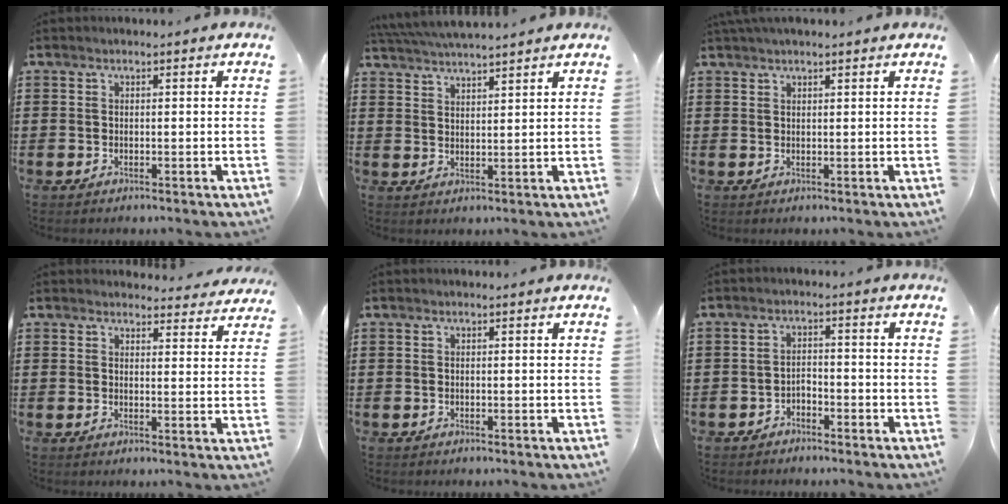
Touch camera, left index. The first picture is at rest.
{"total": 4.2, "force": [4.1, -0.2, 0.7], "torque": [-0.028, -0.016, 0.075]}
{"total": 1.3, "force": [1.2, 0.1, 0.6], "torque": [-0.012, 0.001, 0.021]}
{"total": 3.1, "force": [3.0, 0.6, 0.4], "torque": [-0.010, -0.014, 0.055]}
{"total": 0.0}
{"total": 2.4, "force": [-2.3, 0.6, 0.1], "torque": [-0.011, 0.001, -0.051]}